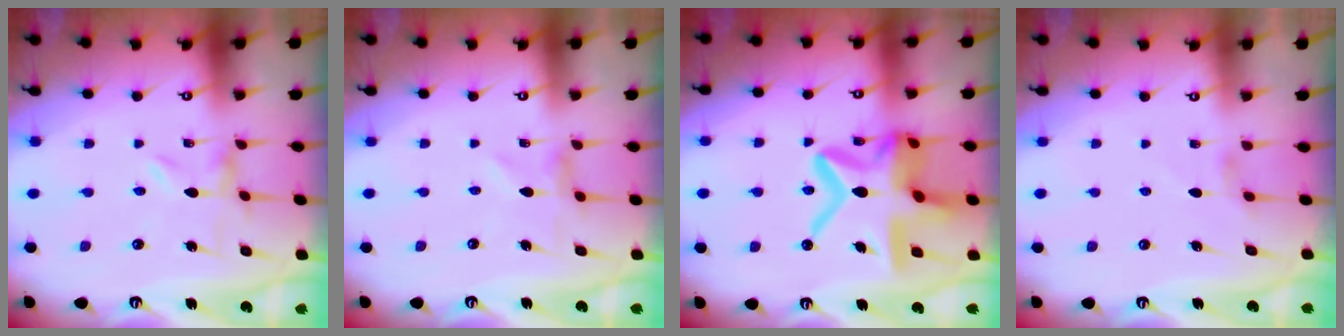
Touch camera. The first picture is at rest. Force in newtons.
{"total": 1.8, "press": 1.8, "slide": 0.2}
{"total": 20.9, "press": 20.8, "slide": 1.8}
{"total": 1.7, "press": 1.6, "slide": 0.4}